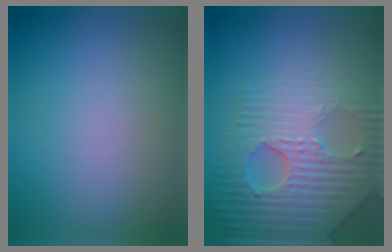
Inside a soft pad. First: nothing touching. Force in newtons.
{"total": 8.3, "press": 5.8, "slide": 6.0}